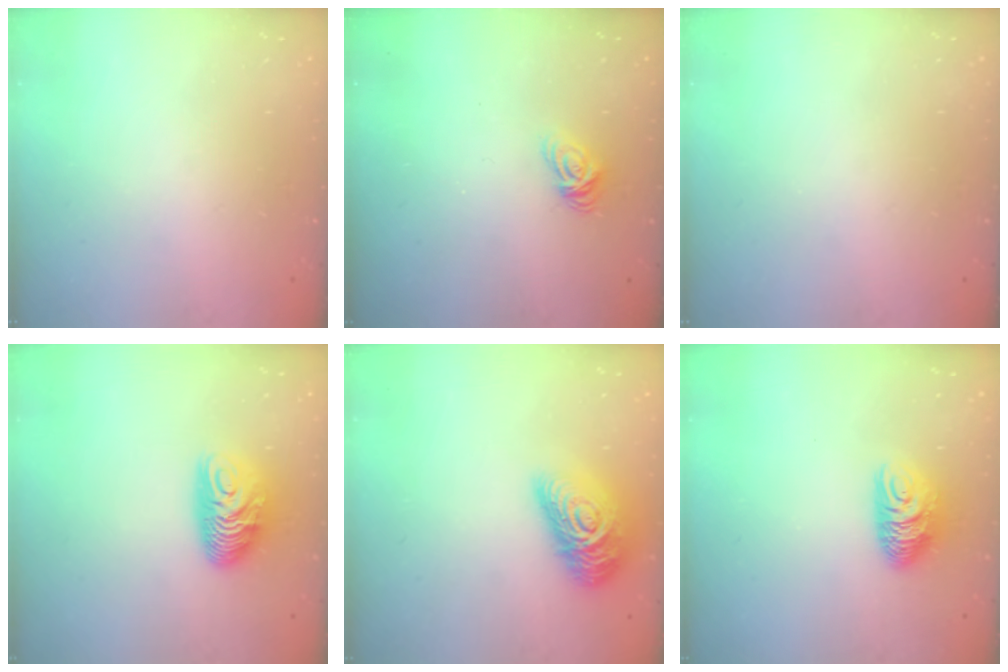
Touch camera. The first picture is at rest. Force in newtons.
{"total": 7.6, "press": 7.6, "slide": 0.4}
{"total": 0.0}
{"total": 9.7, "press": 9.7, "slide": 0.4}
{"total": 16.9, "press": 16.9, "slide": 1.2}
{"total": 8.5, "press": 8.5, "slide": 0.7}